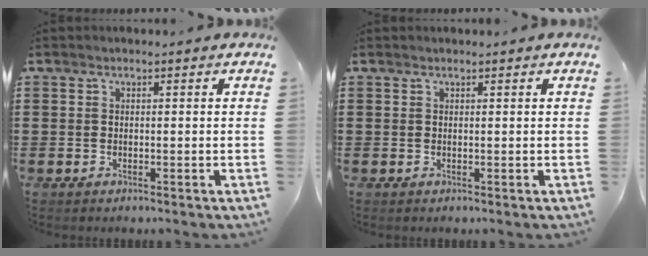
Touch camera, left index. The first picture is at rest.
{"total": 0.0}